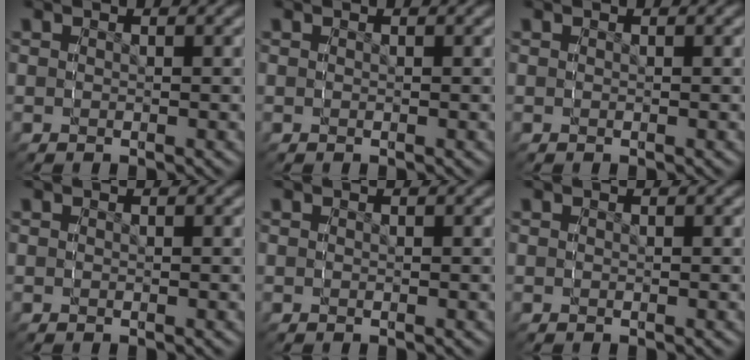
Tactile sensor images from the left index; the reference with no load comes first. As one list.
[{"total": 0.0}, {"total": 0.0}, {"total": 0.0}, {"total": 0.0}, {"total": 0.0}]